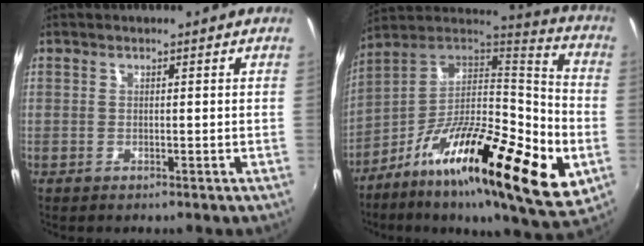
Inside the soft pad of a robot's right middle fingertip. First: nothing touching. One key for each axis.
{"total": 28.8, "fx": -10.3, "fy": 8.5, "fz": 25.5, "tx": -0.419, "ty": -0.034, "tz": -0.185}